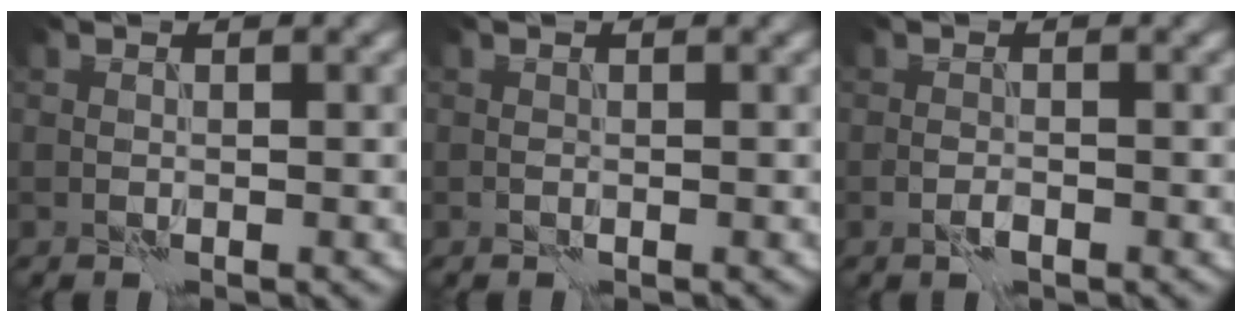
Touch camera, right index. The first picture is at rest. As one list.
[{"total": 0.0}, {"total": 1.0, "force": [-0.7, 0.3, 0.7], "torque": [-0.015, 0.004, -0.016]}]